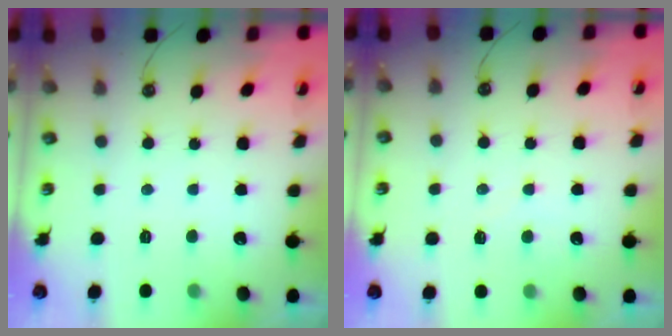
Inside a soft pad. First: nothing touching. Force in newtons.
{"total": 1.8, "press": 1.7, "slide": 0.4}